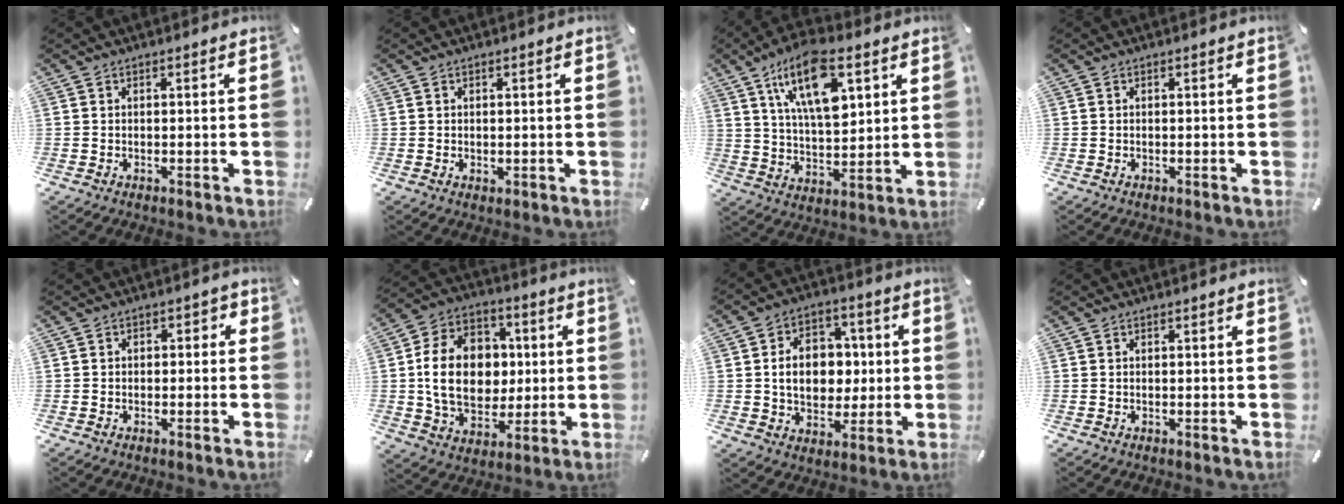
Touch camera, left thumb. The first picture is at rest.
{"total": 0.5, "force": [0.2, 0.5, 0.2], "torque": [-0.003, 0.002, 0.003]}
{"total": 16.1, "force": [7.9, 7.7, 11.8], "torque": [-0.220, -0.016, 0.133]}
{"total": 0.0}
{"total": 2.0, "force": [-1.2, 1.4, 0.8], "torque": [-0.014, 0.012, -0.026]}
{"total": 17.8, "force": [0.4, 14.3, 10.7], "torque": [-0.217, 0.011, 0.012]}
{"total": 12.0, "force": [0.3, 9.8, 7.0], "torque": [-0.116, 0.012, 0.009]}
{"total": 0.0}